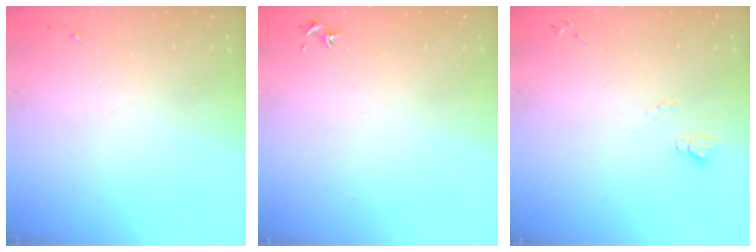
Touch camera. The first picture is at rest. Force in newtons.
{"total": 0.7, "press": 0.6, "slide": 0.5}
{"total": 5.0, "press": 5.0, "slide": 0.6}